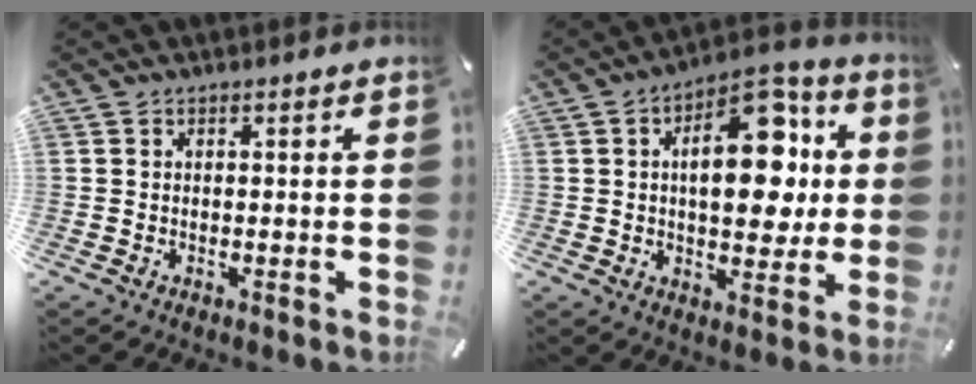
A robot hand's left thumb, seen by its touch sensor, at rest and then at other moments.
{"total": 17.1, "force": [3.4, 10.1, 13.4], "torque": [-0.171, -0.012, 0.056]}